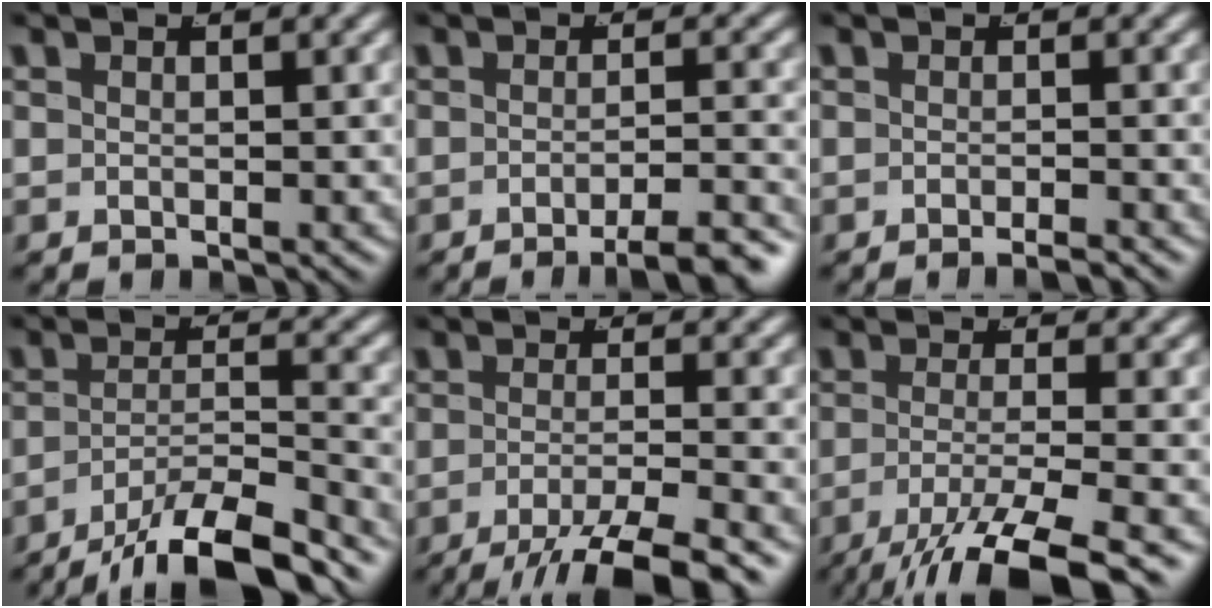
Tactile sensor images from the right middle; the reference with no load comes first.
{"total": 4.8, "force": [-3.9, 0.3, 2.7], "torque": [-0.031, -0.005, -0.063]}
{"total": 1.4, "force": [-1.3, -0.4, 0.5], "torque": [-0.004, 0.001, -0.024]}
{"total": 7.6, "force": [-6.2, 1.7, 4.0], "torque": [-0.045, -0.015, -0.091]}
{"total": 7.4, "force": [-5.1, 1.8, 5.1], "torque": [-0.077, -0.028, -0.065]}
{"total": 8.0, "force": [-4.9, 1.9, 6.1], "torque": [-0.107, -0.038, -0.053]}